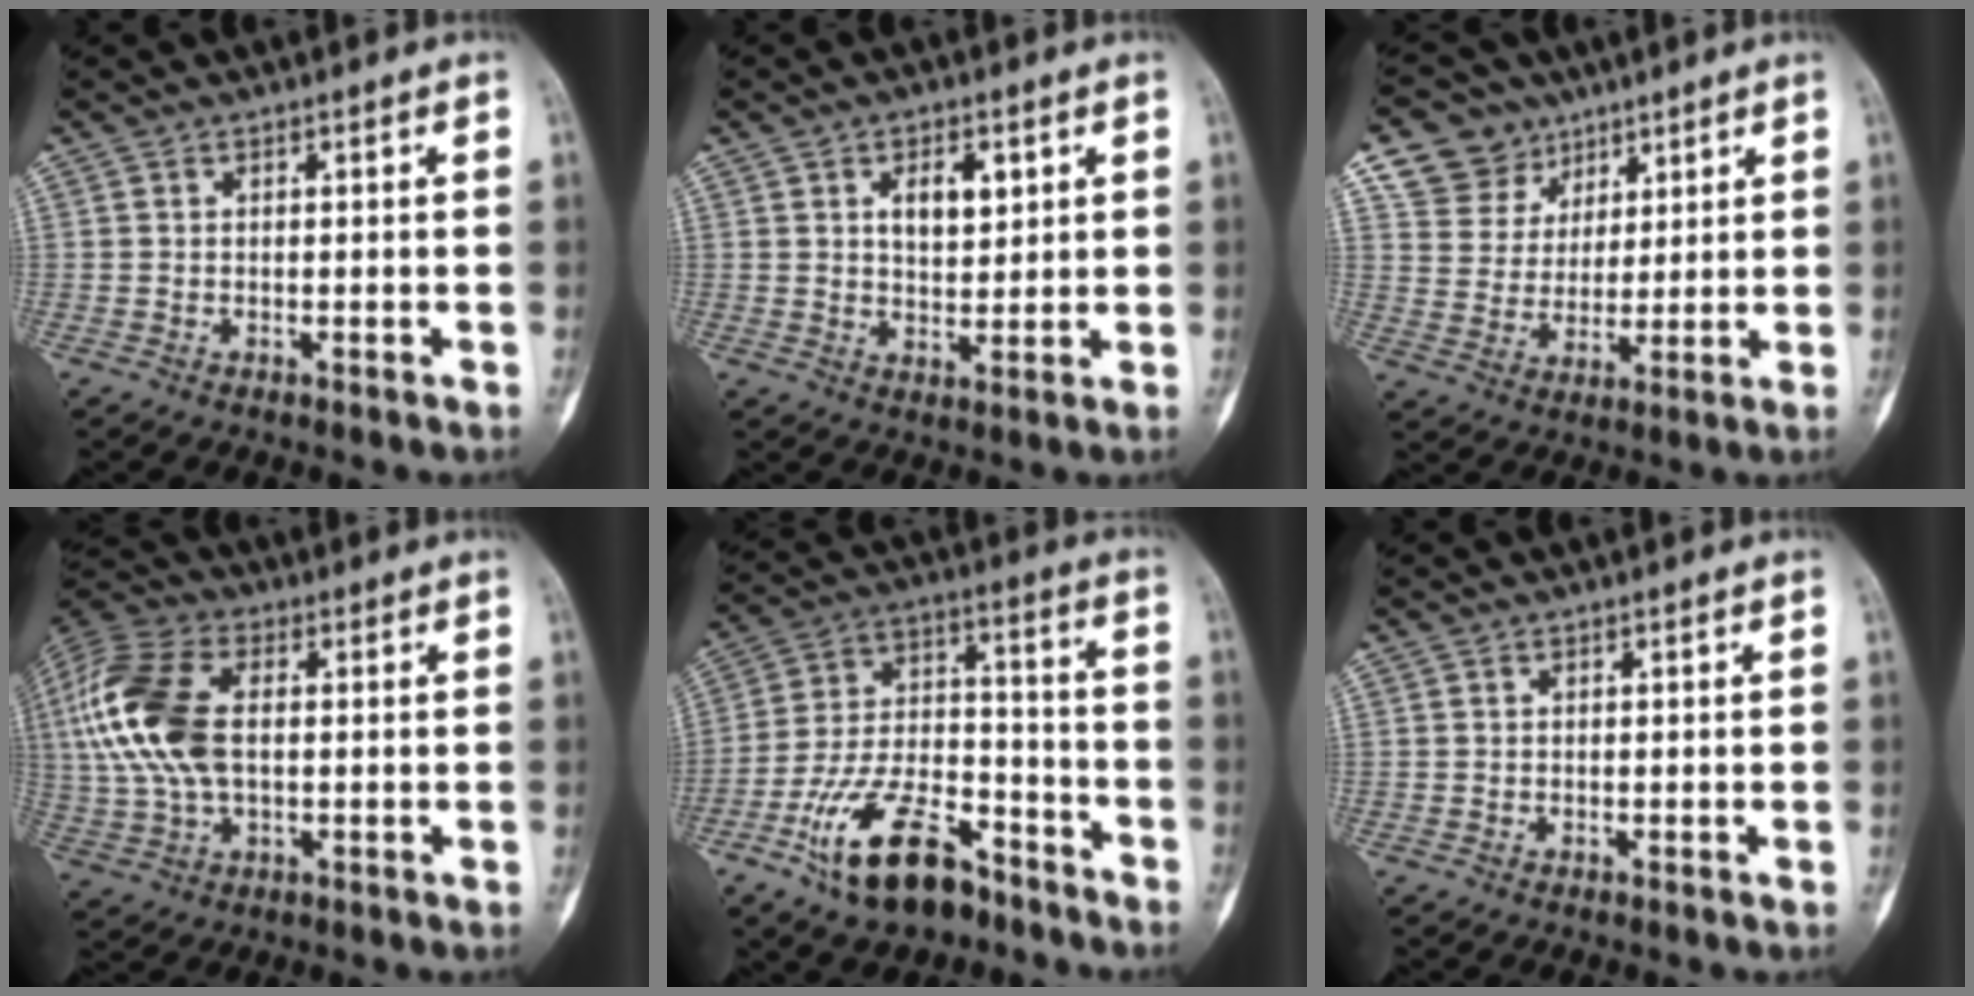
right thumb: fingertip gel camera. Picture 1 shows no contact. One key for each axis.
{"total": 6.2, "fx": 2.5, "fy": 3.5, "fz": 4.4, "tx": -0.054, "ty": -0.013, "tz": 0.042}
{"total": 10.0, "fx": 6.2, "fy": 7.9, "fz": 1.0, "tx": 0.018, "ty": -0.030, "tz": 0.117}
{"total": 16.9, "fx": 1.7, "fy": 9.5, "fz": 13.9, "tx": -0.312, "ty": 0.014, "tz": 0.030}
{"total": 16.6, "fx": -10.3, "fy": 8.2, "fz": 10.2, "tx": -0.173, "ty": 0.079, "tz": -0.183}
{"total": 0.0}